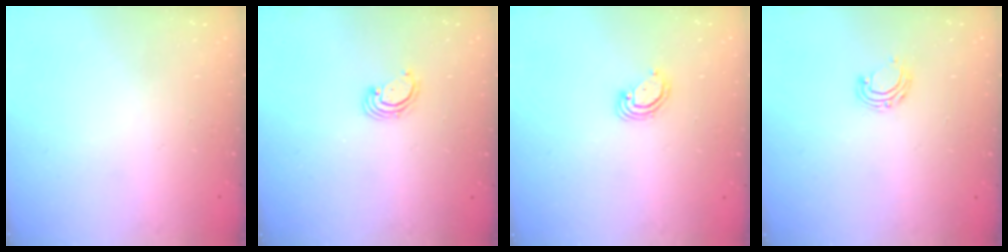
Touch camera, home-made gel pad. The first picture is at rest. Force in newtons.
{"total": 2.7, "press": 2.7, "slide": 0.3}
{"total": 3.2, "press": 3.2, "slide": 0.2}
{"total": 6.6, "press": 6.6, "slide": 0.7}